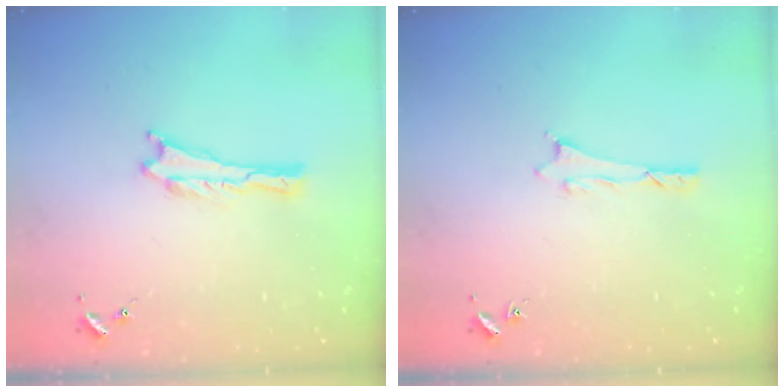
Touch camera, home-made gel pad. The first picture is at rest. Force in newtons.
{"total": 0.6, "press": 0.5, "slide": 0.2}